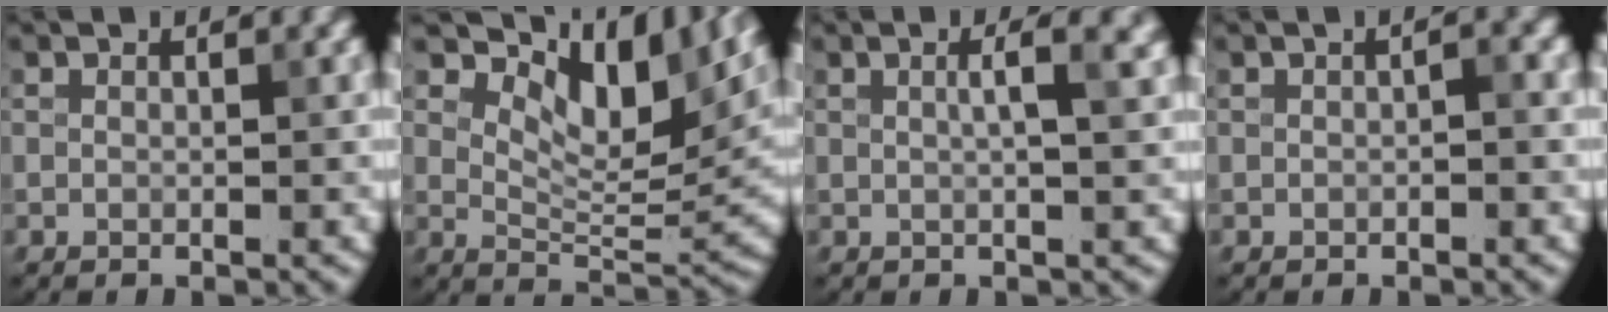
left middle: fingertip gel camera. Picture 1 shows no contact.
{"total": 10.4, "force": [6.5, 4.2, 7.0], "torque": [-0.108, 0.003, 0.112]}
{"total": 3.1, "force": [0.8, 1.0, 2.8], "torque": [-0.033, 0.010, 0.000]}
{"total": 0.7, "force": [-0.3, 0.2, 0.7], "torque": [-0.014, 0.002, -0.003]}